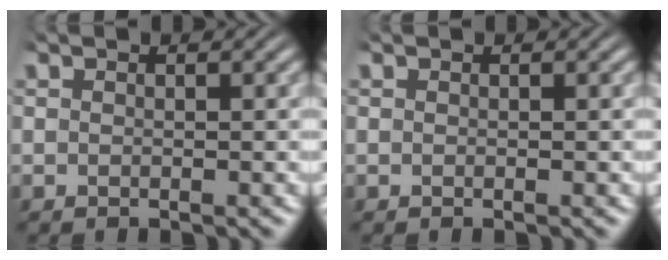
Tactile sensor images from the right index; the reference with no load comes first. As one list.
[{"total": 0.0}]